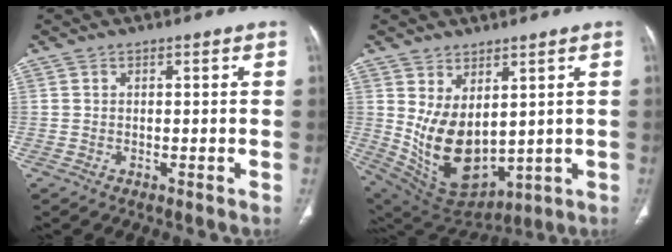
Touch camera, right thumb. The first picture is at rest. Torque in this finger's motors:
{"motor_torque": [-0.48, 1.45, 0.90, 0.89, 0.47]}